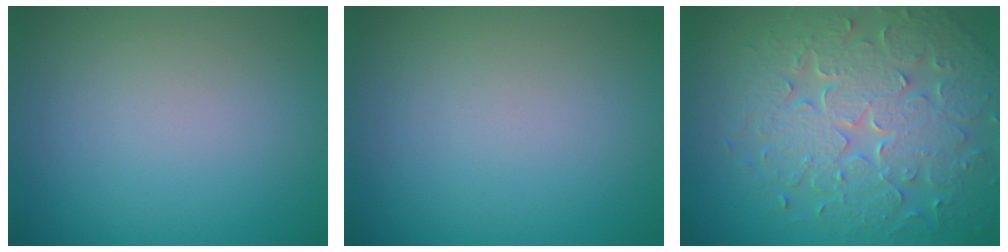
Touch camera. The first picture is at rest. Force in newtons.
{"total": 0.0}
{"total": 7.9, "press": 5.7, "slide": 5.5}